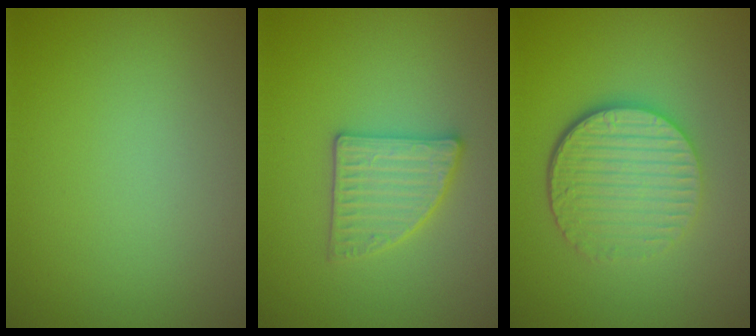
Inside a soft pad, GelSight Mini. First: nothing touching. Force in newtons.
{"total": 3.0, "press": 3.0, "slide": 0.6}
{"total": 5.5, "press": 4.0, "slide": 3.9}